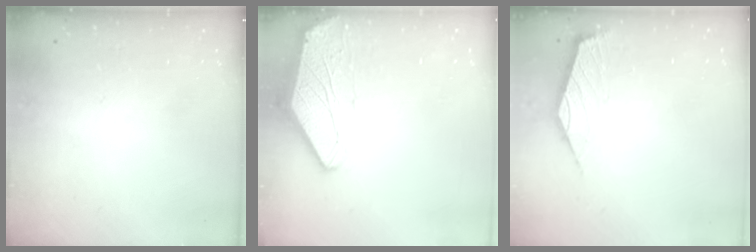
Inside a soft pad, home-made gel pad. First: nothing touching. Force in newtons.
{"total": 0.0}
{"total": 2.4, "press": 2.3, "slide": 0.6}